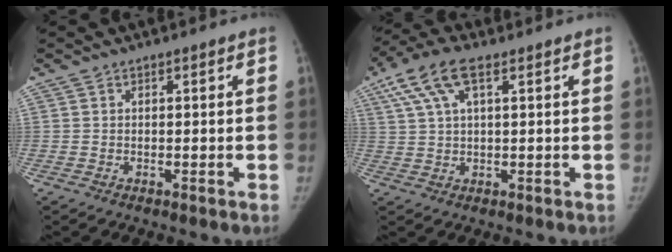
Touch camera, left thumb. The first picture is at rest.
{"total": 8.9, "force": [4.0, 3.8, 7.0], "torque": [-0.157, 0.018, 0.077]}